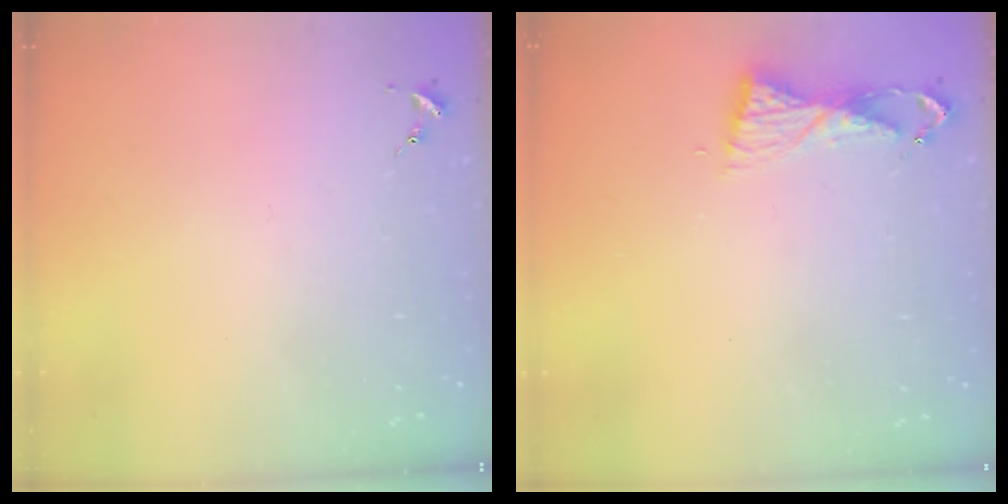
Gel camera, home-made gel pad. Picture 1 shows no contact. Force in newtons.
{"total": 6.2, "press": 6.1, "slide": 0.6}